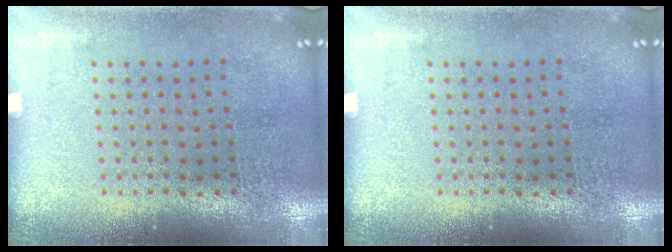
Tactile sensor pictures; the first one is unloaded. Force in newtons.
{"total": 0.0}